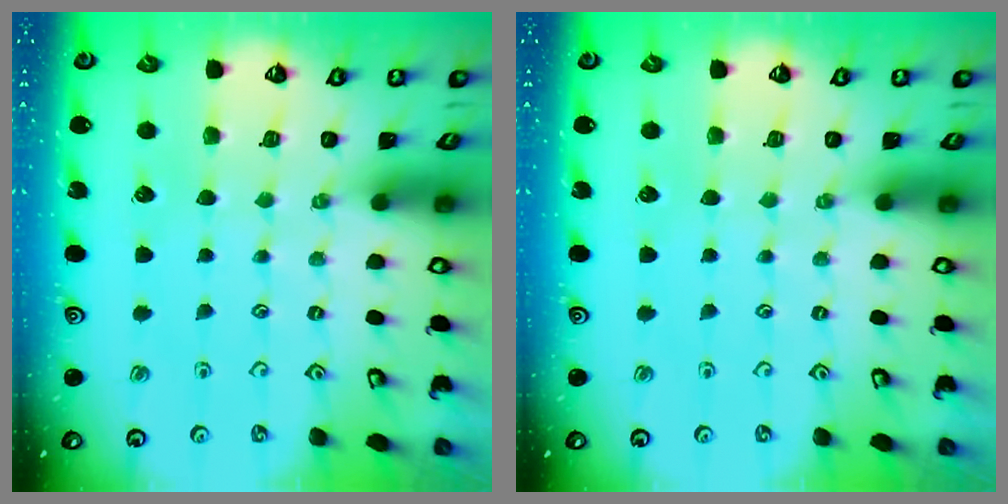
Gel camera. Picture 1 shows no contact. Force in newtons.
{"total": 0.0}